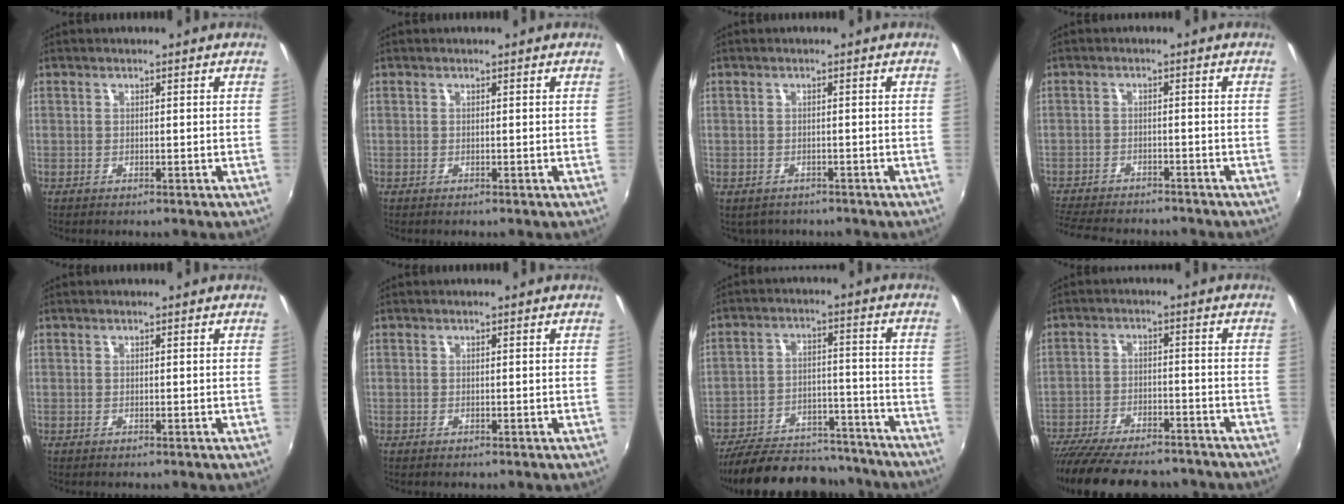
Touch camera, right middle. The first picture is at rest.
{"total": 0.0}
{"total": 3.6, "force": [-2.8, 1.7, 1.5], "torque": [-0.035, -0.019, -0.033]}
{"total": 13.2, "force": [-11.7, 3.2, 5.2], "torque": [-0.123, -0.026, -0.180]}
{"total": 0.0}
{"total": 0.0}
{"total": 23.8, "force": [-20.6, 7.8, 8.9], "torque": [-0.181, 0.009, -0.277]}
{"total": 20.4, "force": [-17.3, 5.8, 9.1], "torque": [-0.187, -0.032, -0.251]}